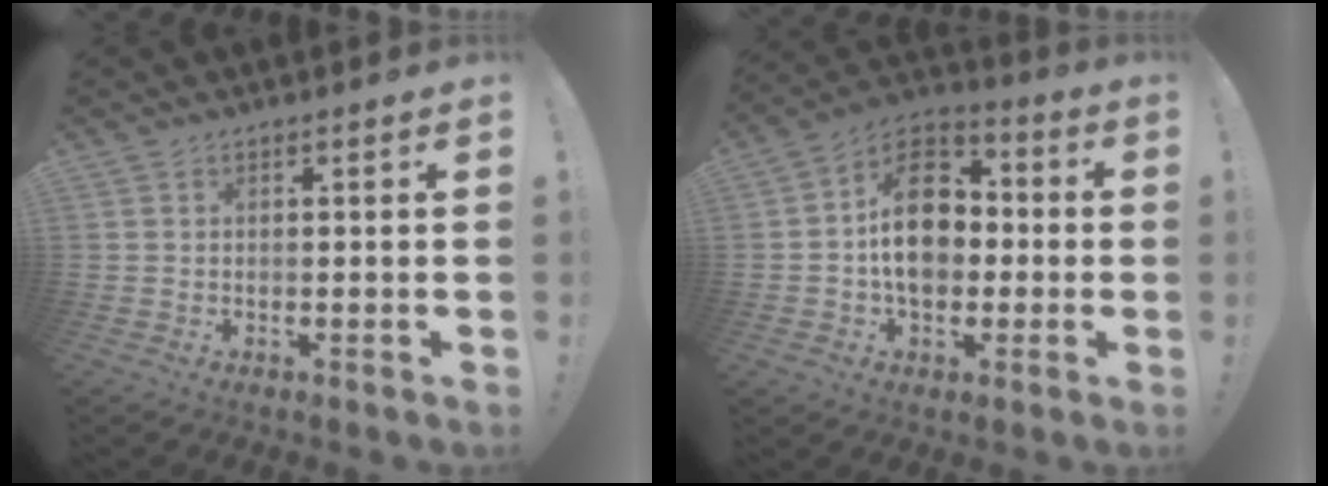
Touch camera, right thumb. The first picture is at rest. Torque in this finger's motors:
{"motor_torque": [1.77, 2.56, 1.18, -0.90, 0.34]}